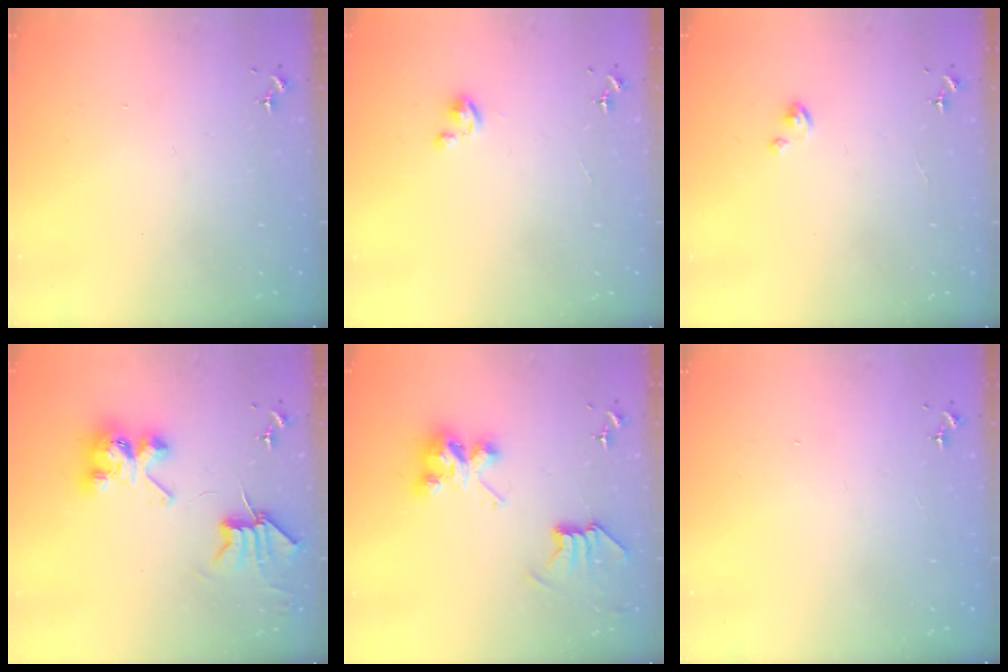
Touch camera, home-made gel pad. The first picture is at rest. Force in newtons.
{"total": 2.3, "press": 2.2, "slide": 0.2}
{"total": 2.8, "press": 2.8, "slide": 0.2}
{"total": 9.7, "press": 9.6, "slide": 0.7}
{"total": 7.8, "press": 7.8, "slide": 0.0}
{"total": 0.0}